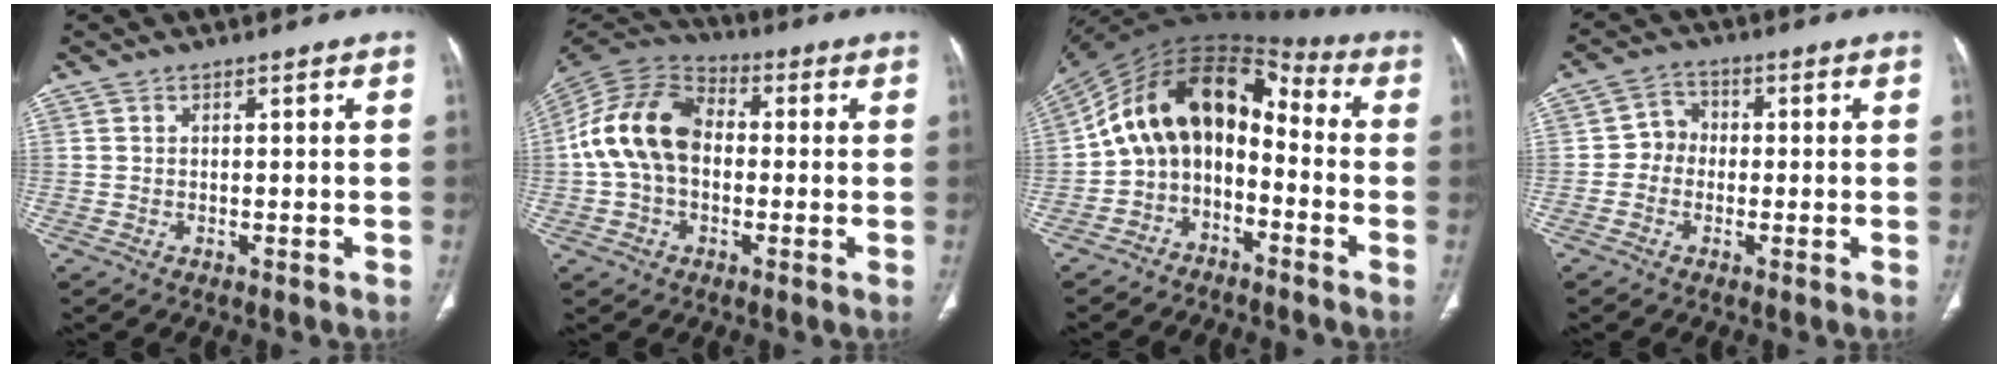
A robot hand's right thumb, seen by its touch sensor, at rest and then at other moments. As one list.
[{"total": 15.1, "force": [-0.1, 10.6, 10.8], "torque": [-0.199, 0.036, -0.013]}, {"total": 15.8, "force": [-3.0, 11.1, 10.9], "torque": [-0.155, 0.099, -0.061]}, {"total": 4.3, "force": [-0.8, 3.8, 1.7], "torque": [-0.006, 0.015, -0.026]}]